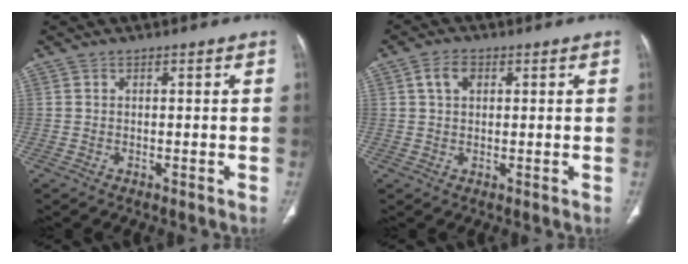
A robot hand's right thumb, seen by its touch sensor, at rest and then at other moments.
{"total": 3.7, "force": [1.2, 2.5, 2.4], "torque": [-0.041, 0.006, 0.023]}